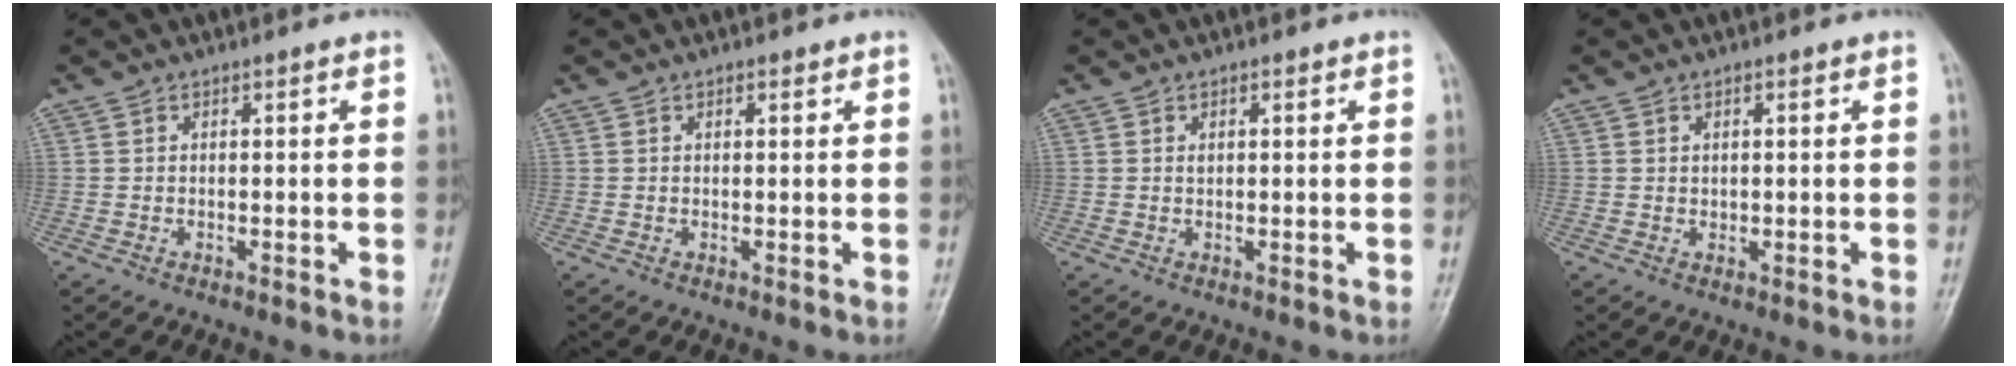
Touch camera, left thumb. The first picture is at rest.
{"total": 0.9, "force": [0.5, 0.5, 0.5], "torque": [-0.005, -0.001, 0.006]}
{"total": 1.0, "force": [0.4, 0.7, 0.6], "torque": [-0.006, -0.001, 0.006]}
{"total": 1.1, "force": [0.5, 0.8, 0.6], "torque": [-0.003, -0.002, 0.007]}